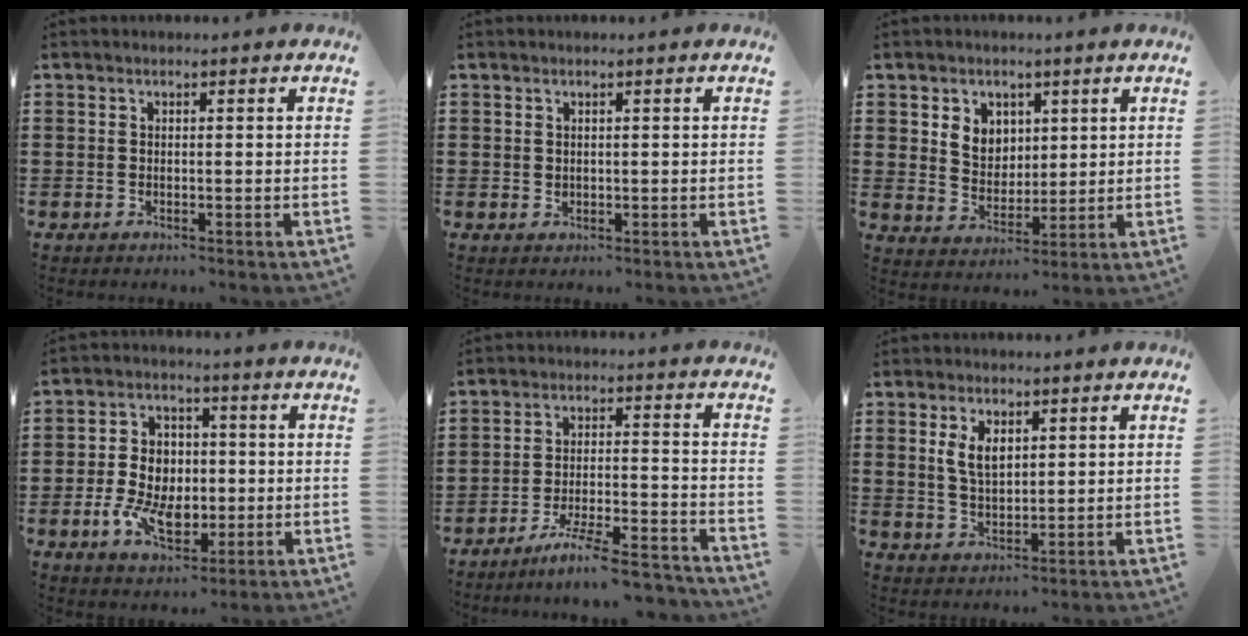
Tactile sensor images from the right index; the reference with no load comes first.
{"total": 0.7, "force": [0.4, 0.5, 0.2], "torque": [-0.006, 0.003, 0.008]}
{"total": 4.9, "force": [2.4, 4.2, 1.0], "torque": [-0.033, 0.008, 0.041]}
{"total": 8.3, "force": [-1.5, 6.1, 5.4], "torque": [-0.121, 0.010, -0.031]}
{"total": 7.4, "force": [-6.6, 0.0, 3.3], "torque": [-0.062, -0.002, -0.126]}
{"total": 4.3, "force": [1.5, 2.2, 3.3], "torque": [-0.063, 0.003, 0.025]}